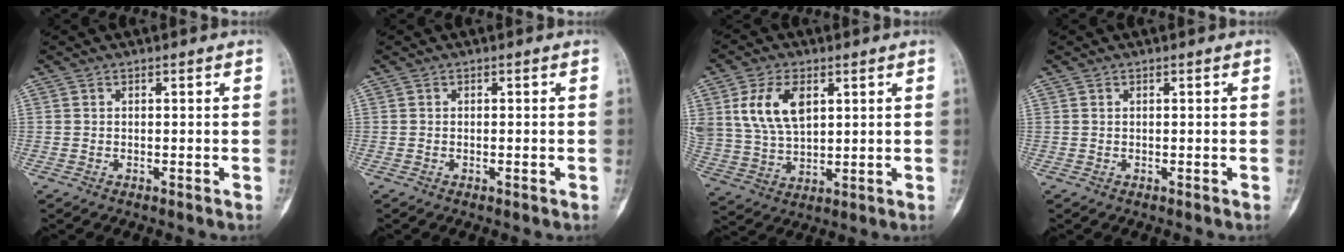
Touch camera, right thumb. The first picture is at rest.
{"total": 0.8, "force": [-0.3, 0.3, 0.7], "torque": [-0.011, 0.001, -0.003]}
{"total": 11.3, "force": [4.0, 6.6, 8.2], "torque": [-0.153, -0.008, 0.086]}
{"total": 0.0}